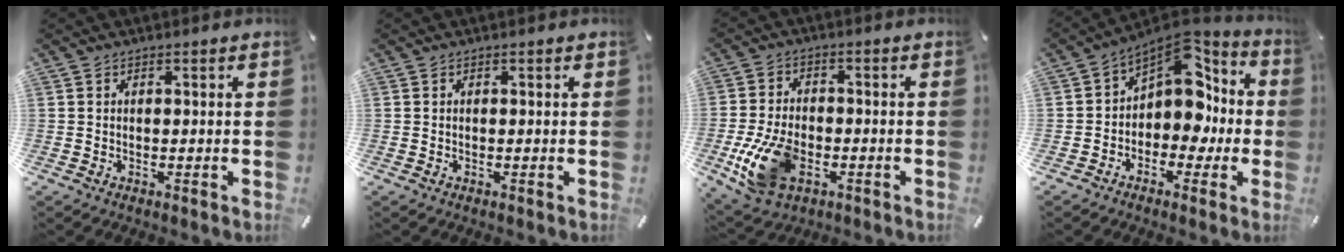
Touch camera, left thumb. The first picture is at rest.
{"total": 0.0}
{"total": 13.3, "force": [-4.3, 8.5, 9.3], "torque": [-0.196, 0.001, -0.075]}
{"total": 12.2, "force": [3.3, 8.7, 7.9], "torque": [-0.110, -0.028, 0.062]}